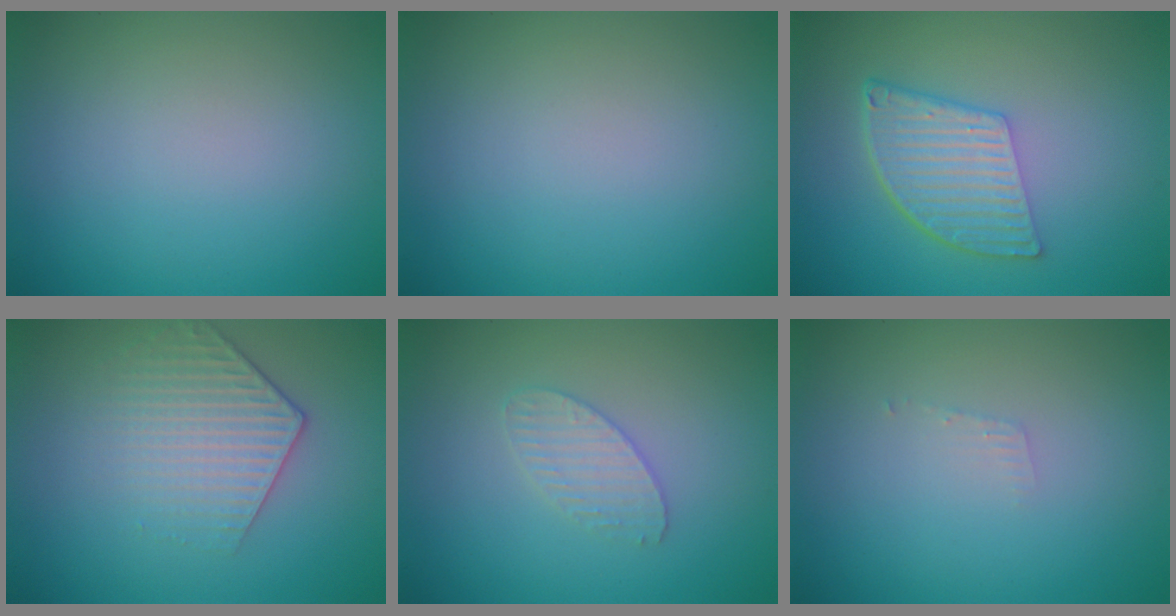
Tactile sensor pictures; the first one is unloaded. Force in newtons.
{"total": 0.0}
{"total": 5.5, "press": 3.8, "slide": 4.0}
{"total": 3.2, "press": 2.8, "slide": 1.4}
{"total": 2.0, "press": 2.0, "slide": 0.1}
{"total": 0.7, "press": 0.7, "slide": 0.1}